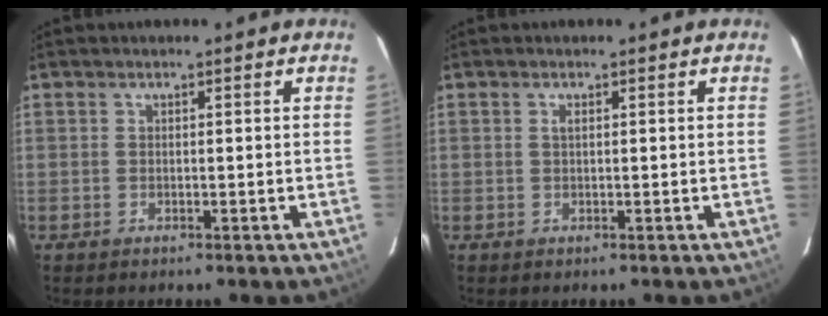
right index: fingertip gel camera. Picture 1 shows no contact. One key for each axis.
{"total": 0.6, "fx": 0.2, "fy": 0.2, "fz": 0.6, "tx": -0.011, "ty": 0.003, "tz": 0.003}